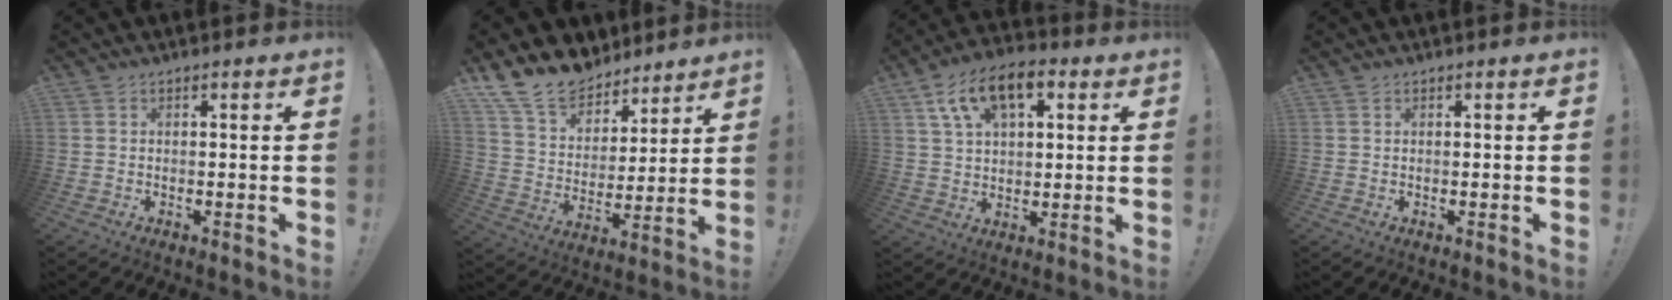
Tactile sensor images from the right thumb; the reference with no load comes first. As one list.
[{"total": 14.8, "force": [12.0, 7.7, 4.0], "torque": [-0.089, -0.091, 0.226]}, {"total": 13.5, "force": [6.0, 7.8, 9.2], "torque": [-0.159, -0.013, 0.110]}, {"total": 0.0}]